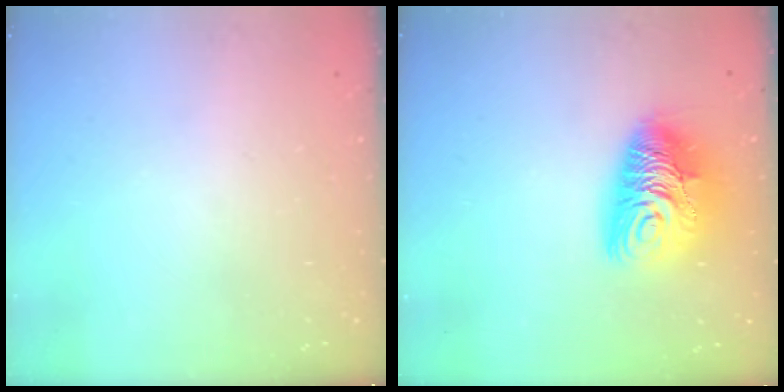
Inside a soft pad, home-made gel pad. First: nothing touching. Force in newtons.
{"total": 13.9, "press": 13.8, "slide": 1.5}